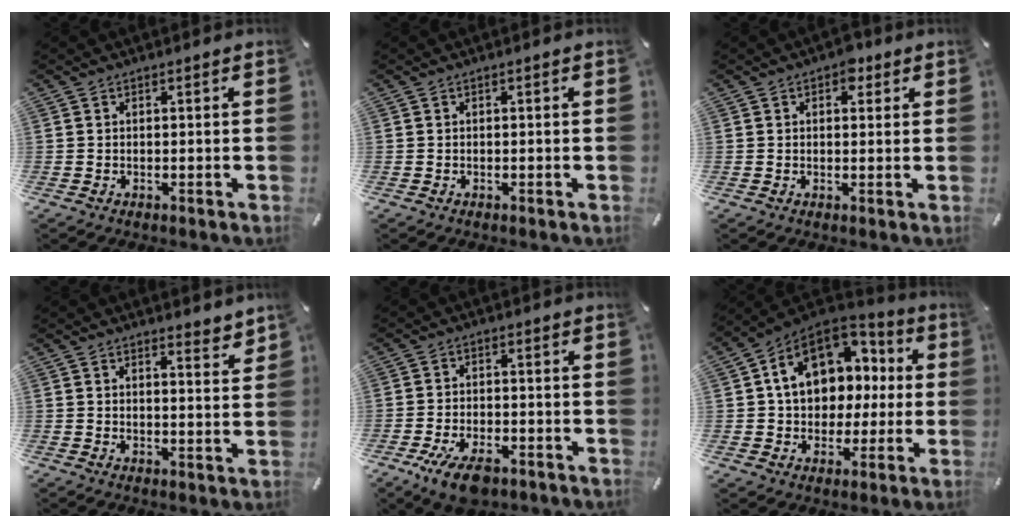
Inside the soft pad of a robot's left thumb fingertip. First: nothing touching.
{"total": 0.0}
{"total": 3.4, "force": [1.7, 2.2, 2.0], "torque": [-0.013, -0.006, 0.022]}
{"total": 3.4, "force": [3.3, 0.9, 0.5], "torque": [-0.003, -0.026, 0.058]}
{"total": 7.0, "force": [-3.9, 3.8, 4.4], "torque": [-0.099, 0.012, -0.073]}
{"total": 15.7, "force": [3.7, 12.3, 9.1], "torque": [-0.152, -0.007, 0.071]}